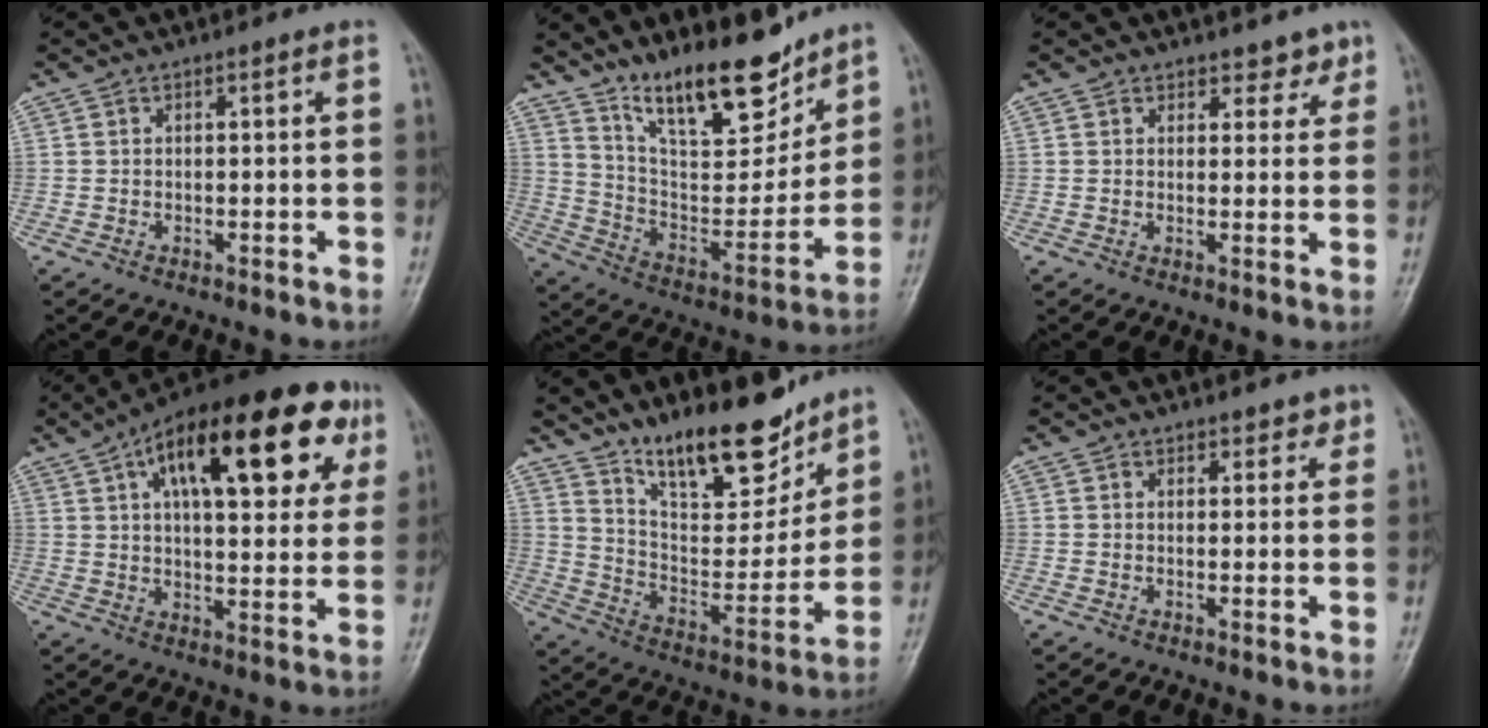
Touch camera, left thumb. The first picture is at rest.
{"total": 17.6, "force": [13.4, 5.8, 9.9], "torque": [-0.117, -0.087, 0.238]}
{"total": 3.6, "force": [2.8, 2.1, 0.7], "torque": [0.020, -0.017, 0.034]}
{"total": 26.3, "force": [11.1, 11.2, 21.0], "torque": [-0.284, 0.015, 0.160]}
{"total": 17.7, "force": [13.5, 6.1, 9.8], "torque": [-0.109, -0.090, 0.234]}
{"total": 2.7, "force": [2.1, 1.5, 0.7], "torque": [0.017, -0.011, 0.023]}